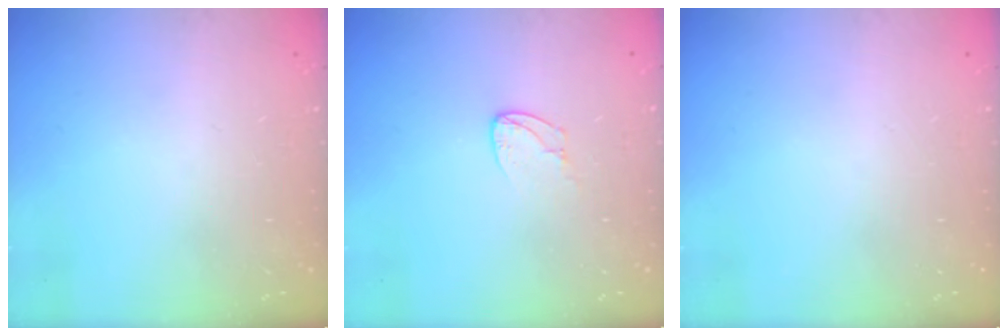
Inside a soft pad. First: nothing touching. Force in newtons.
{"total": 5.3, "press": 5.2, "slide": 0.4}
{"total": 0.0}